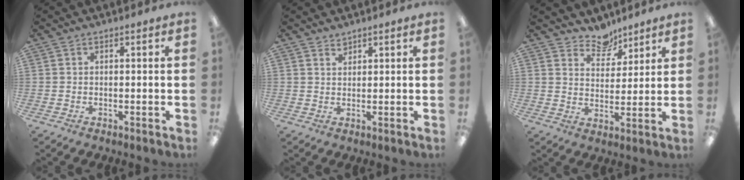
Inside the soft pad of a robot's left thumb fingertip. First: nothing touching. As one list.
[{"total": 1.8, "force": [1.7, 0.6, 0.2], "torque": [0.002, -0.007, 0.032]}, {"total": 7.5, "force": [6.5, 3.6, 1.2], "torque": [-0.016, -0.044, 0.120]}]